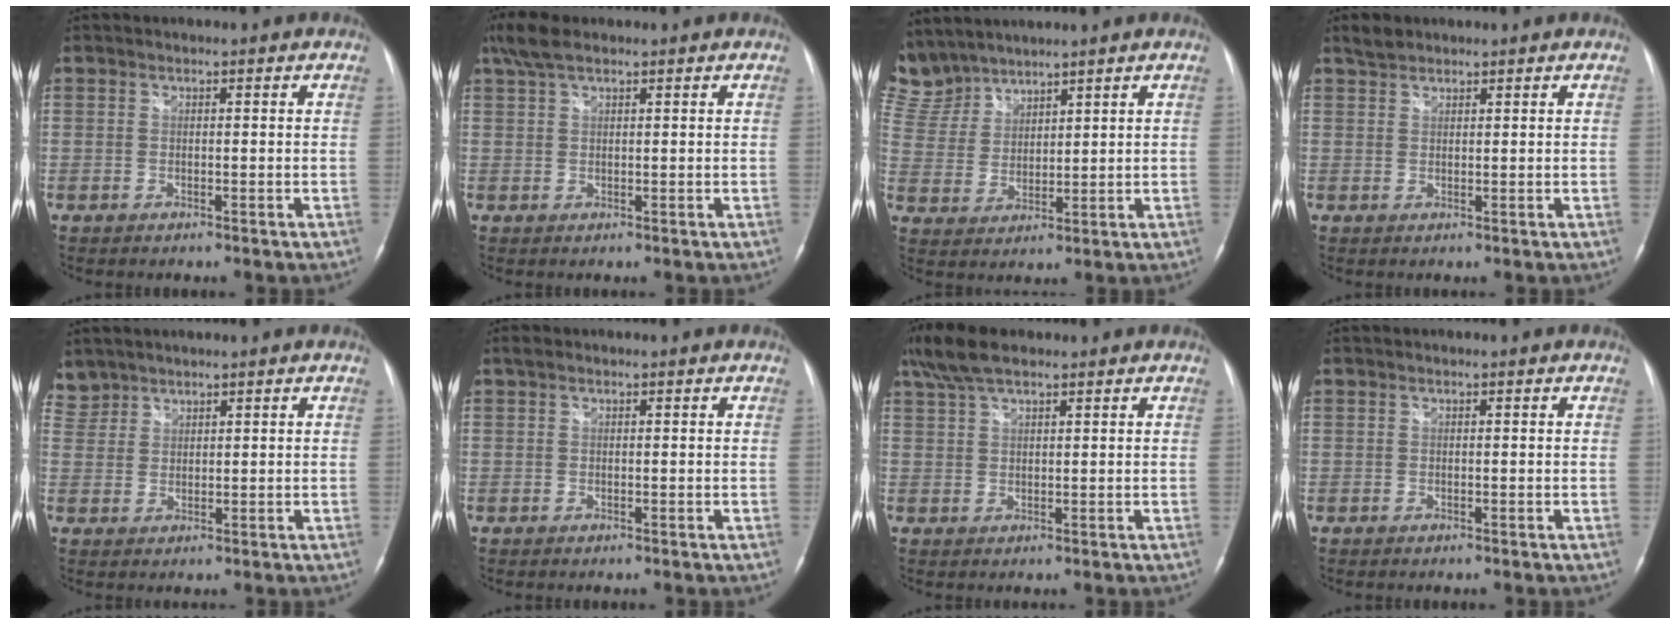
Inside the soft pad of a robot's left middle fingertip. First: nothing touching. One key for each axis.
{"total": 4.2, "fx": 3.1, "fy": 1.3, "fz": 2.6, "tx": -0.063, "ty": 0.023, "tz": 0.063}
{"total": 9.3, "fx": 8.7, "fy": 3.0, "fz": 0.7, "tx": -0.033, "ty": 0.014, "tz": 0.196}
{"total": 2.2, "fx": 1.9, "fy": 1.0, "fz": 0.5, "tx": -0.012, "ty": 0.009, "tz": 0.034}
{"total": 3.3, "fx": 3.0, "fy": 1.4, "fz": -0.5, "tx": 0.013, "ty": 0.011, "tz": 0.063}
{"total": 1.4, "fx": 1.0, "fy": 0.7, "fz": 0.7, "tx": -0.015, "ty": 0.018, "tz": 0.018}
{"total": 6.3, "fx": 4.8, "fy": 1.7, "fz": 3.7, "tx": -0.083, "ty": 0.026, "tz": 0.093}
{"total": 0.0}